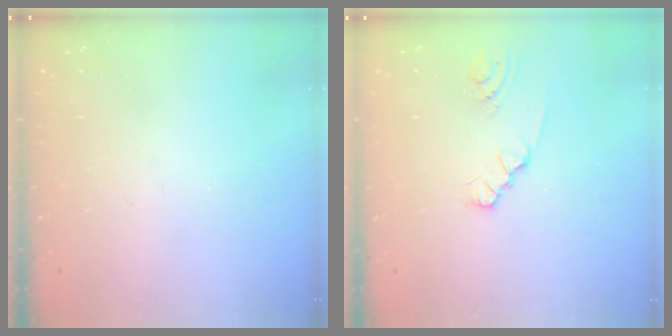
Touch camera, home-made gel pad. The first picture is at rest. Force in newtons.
{"total": 1.8, "press": 1.8, "slide": 0.2}